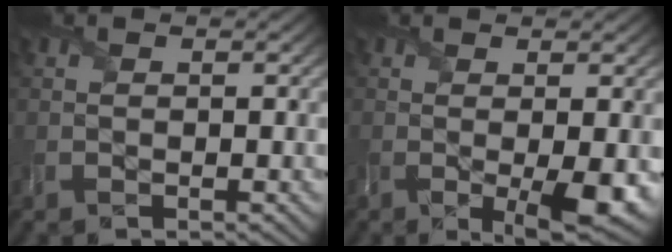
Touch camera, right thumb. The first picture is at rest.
{"total": 5.0, "force": [-0.7, 1.1, 4.8], "torque": [-0.080, -0.011, -0.007]}